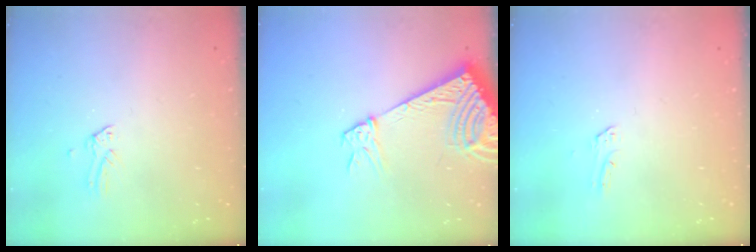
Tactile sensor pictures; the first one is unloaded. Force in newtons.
{"total": 11.8, "press": 11.6, "slide": 1.9}
{"total": 1.6, "press": 1.6, "slide": 0.2}